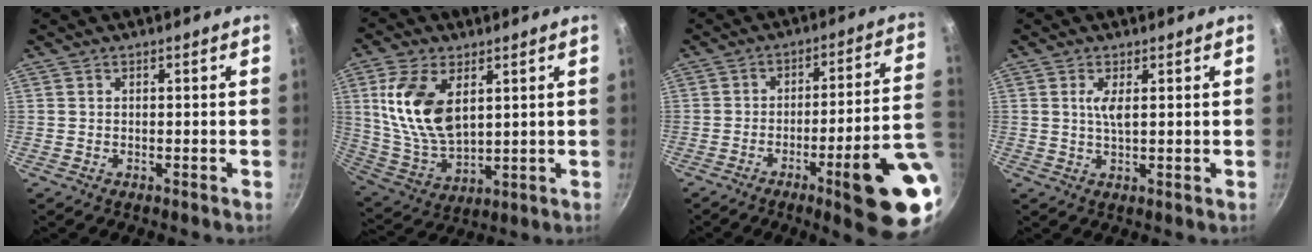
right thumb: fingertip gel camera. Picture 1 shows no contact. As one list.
[{"total": 15.2, "force": [4.5, 8.6, 11.7], "torque": [-0.215, -0.024, 0.098]}, {"total": 18.7, "force": [-6.0, 2.5, 17.5], "torque": [-0.210, 0.024, -0.080]}, {"total": 3.1, "force": [0.9, 0.7, 2.9], "torque": [-0.059, -0.008, 0.018]}]